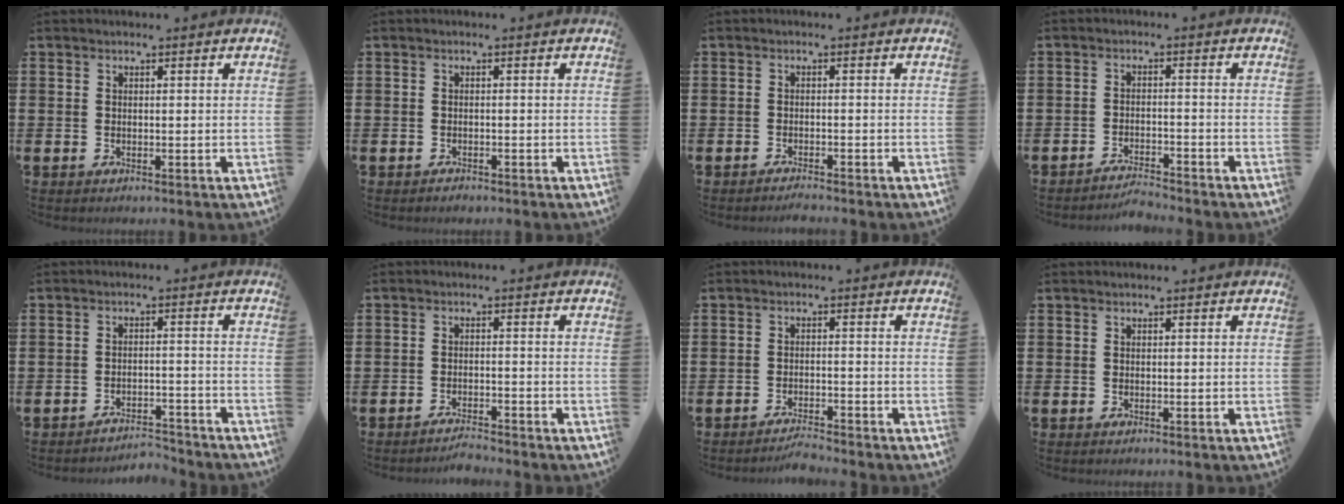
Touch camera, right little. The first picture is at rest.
{"total": 0.5, "force": [-0.5, 0.1, 0.0], "torque": [0.006, -0.005, -0.013]}
{"total": 1.1, "force": [-1.1, 0.0, 0.2], "torque": [-0.005, -0.002, -0.022]}
{"total": 2.5, "force": [-2.5, -0.1, 0.0], "torque": [-0.005, 0.003, -0.053]}
{"total": 3.0, "force": [-3.0, 0.1, -0.2], "torque": [-0.003, 0.004, -0.066]}
{"total": 2.0, "force": [-2.0, -0.1, 0.2], "torque": [-0.006, 0.003, -0.041]}
{"total": 2.1, "force": [-2.0, -0.1, 0.3], "torque": [-0.008, 0.005, -0.041]}
{"total": 0.0}